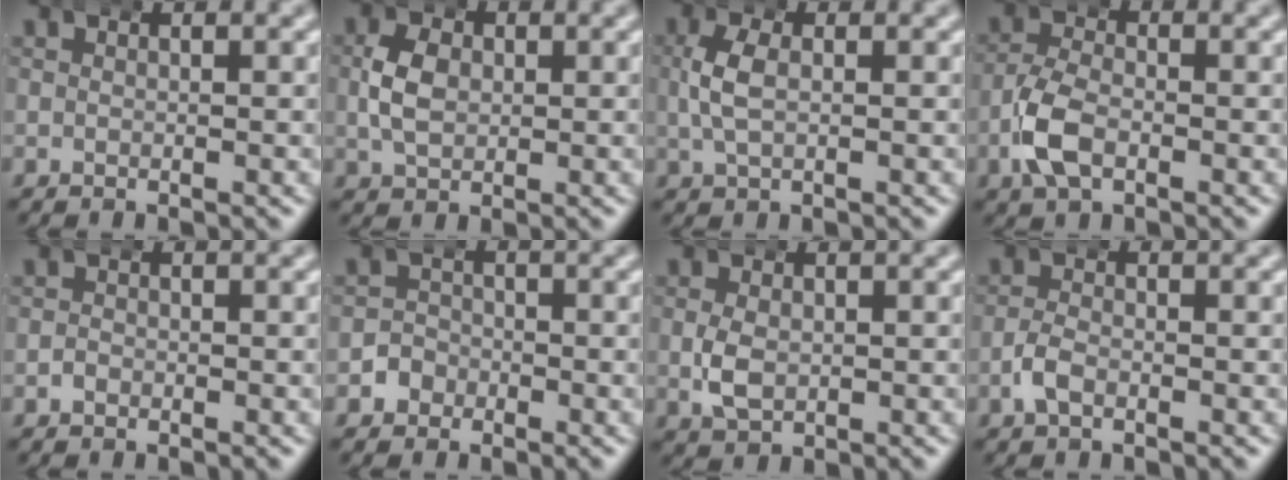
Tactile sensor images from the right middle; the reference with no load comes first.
{"total": 3.2, "force": [0.2, 2.3, 2.2], "torque": [-0.047, -0.001, 0.007]}
{"total": 2.7, "force": [0.3, 1.4, 2.3], "torque": [-0.062, 0.000, 0.010]}
{"total": 4.0, "force": [-1.5, 2.3, 2.9], "torque": [-0.067, -0.006, -0.027]}
{"total": 0.6, "force": [-0.5, 0.3, 0.1], "torque": [-0.008, -0.001, -0.008]}
{"total": 2.4, "force": [-1.1, 2.1, 0.0], "torque": [-0.003, 0.001, -0.026]}
{"total": 2.6, "force": [-0.3, 1.9, 1.8], "torque": [-0.047, -0.008, 0.005]}
{"total": 1.8, "force": [-1.1, 0.9, 1.1], "torque": [-0.031, -0.002, -0.020]}